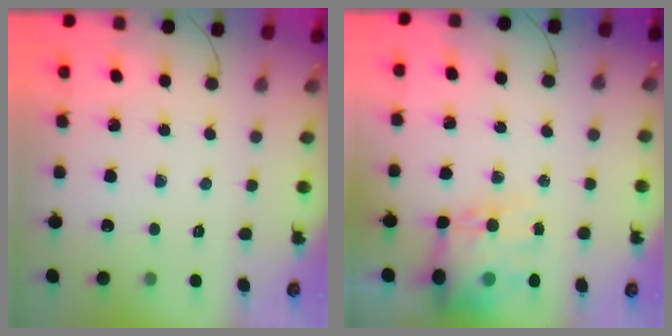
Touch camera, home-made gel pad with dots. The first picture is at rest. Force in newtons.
{"total": 14.2, "press": 13.8, "slide": 3.4}